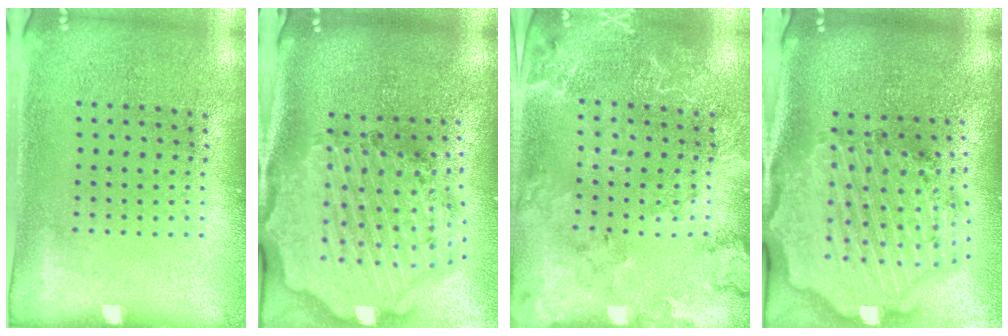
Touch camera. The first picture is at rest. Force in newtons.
{"total": 3.7, "press": 3.1, "slide": 2.0}
{"total": 2.3, "press": 2.2, "slide": 0.4}
{"total": 4.1, "press": 3.3, "slide": 2.5}